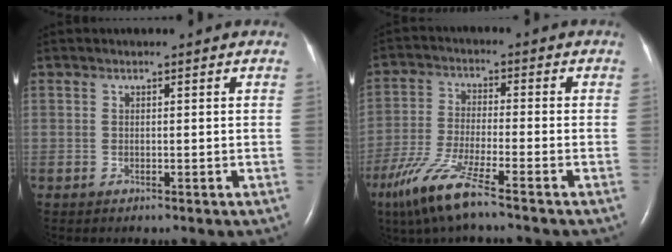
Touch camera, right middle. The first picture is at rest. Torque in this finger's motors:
{"motor_torque": [1.10, -1.04, 0.23, 0.14]}